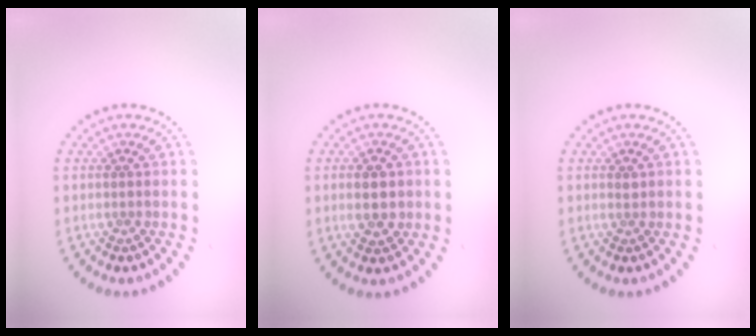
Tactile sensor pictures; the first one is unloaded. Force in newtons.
{"total": 2.6, "press": 2.6, "slide": 0.1}
{"total": 0.5, "press": 0.3, "slide": 0.4}